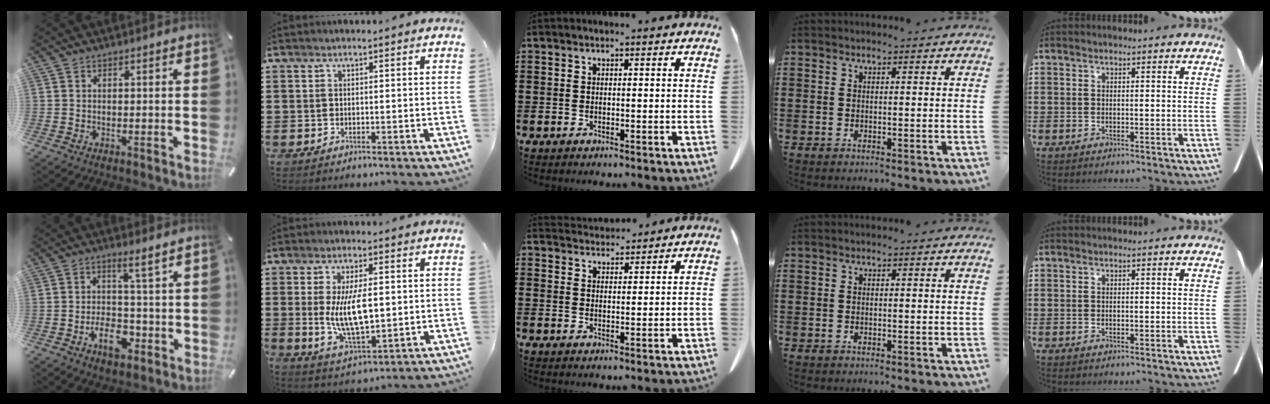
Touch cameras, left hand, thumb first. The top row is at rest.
{"thumb": {"total": 8.1, "force": [-1.2, 4.0, 7.0], "torque": [-0.116, 0.000, -0.023]}, "index": {"total": 9.6, "force": [0.8, 4.0, 8.7], "torque": [-0.171, -0.008, 0.006]}, "middle": {"total": 3.5, "force": [3.5, 0.5, 0.1], "torque": [-0.012, -0.010, 0.066]}}